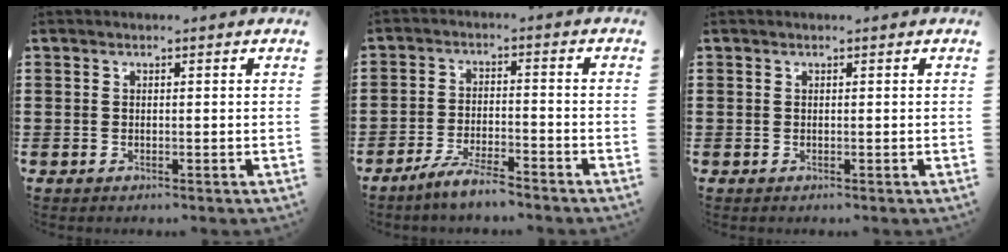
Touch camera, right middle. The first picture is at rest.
{"total": 5.1, "force": [-4.6, 0.5, 2.2], "torque": [-0.049, -0.002, -0.090]}
{"total": 0.0}